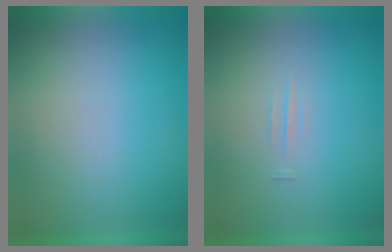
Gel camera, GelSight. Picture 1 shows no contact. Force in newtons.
{"total": 1.3}